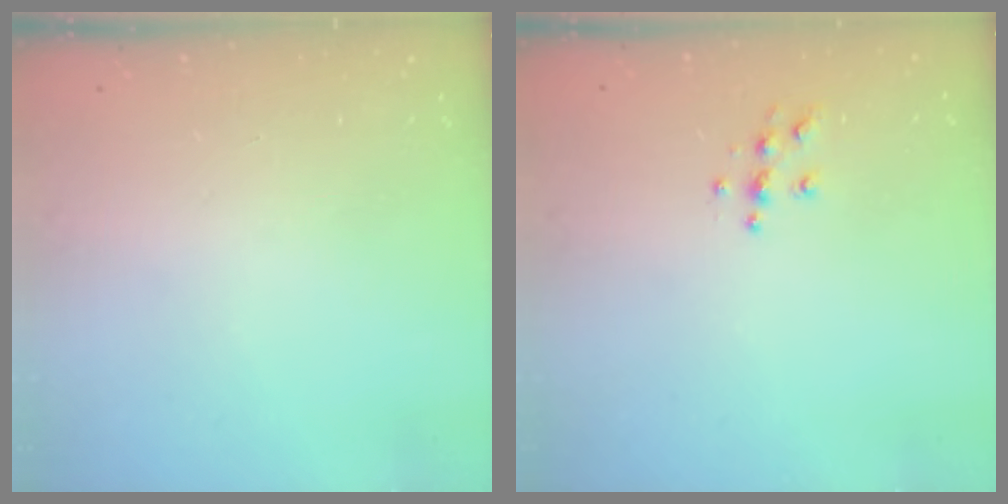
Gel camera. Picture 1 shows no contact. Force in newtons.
{"total": 5.4, "press": 5.4, "slide": 0.1}